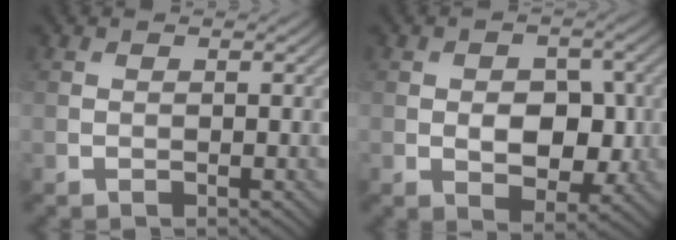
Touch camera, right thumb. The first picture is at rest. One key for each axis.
{"total": 6.0, "fx": -0.6, "fy": 3.8, "fz": 4.6, "tx": -0.073, "ty": -0.010, "tz": -0.012}